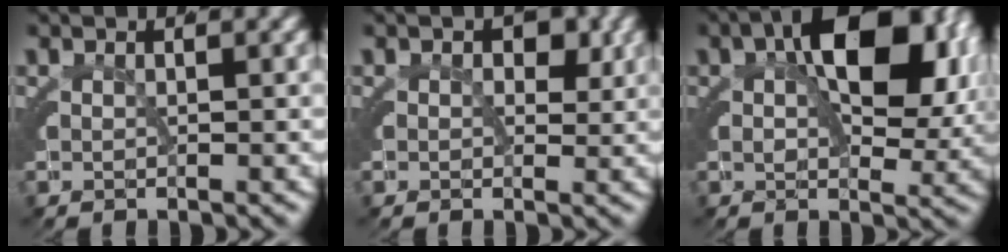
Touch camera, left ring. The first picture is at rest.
{"total": 1.6, "force": [0.3, 1.1, 1.1], "torque": [-0.005, -0.002, 0.001]}
{"total": 9.0, "force": [1.7, 4.3, 7.7], "torque": [-0.124, -0.010, 0.030]}